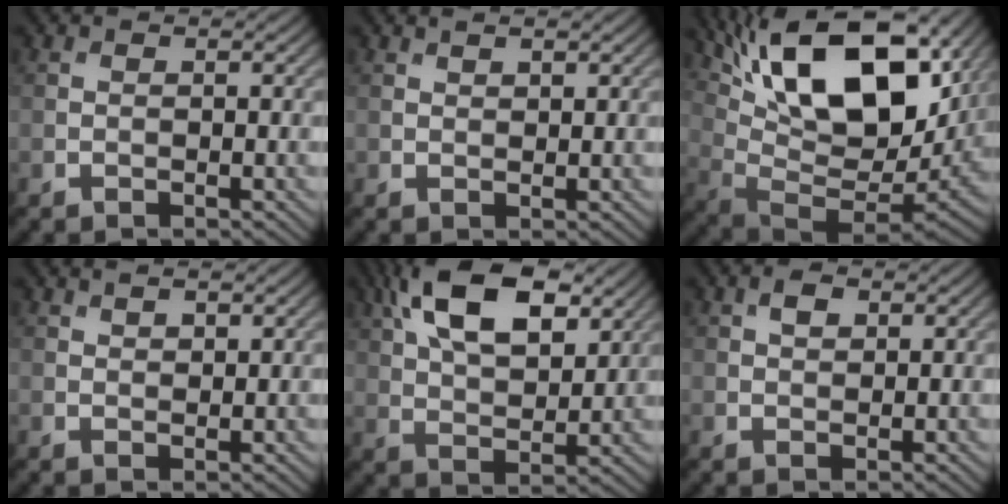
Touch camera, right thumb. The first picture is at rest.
{"total": 1.1, "force": [0.9, 0.3, 0.4], "torque": [-0.011, -0.001, 0.019]}
{"total": 20.6, "force": [9.1, 8.8, 16.2], "torque": [-0.281, 0.036, 0.146]}
{"total": 1.4, "force": [1.2, 0.4, 0.7], "torque": [-0.017, -0.001, 0.025]}
{"total": 13.9, "force": [6.9, 6.7, 10.0], "torque": [-0.190, 0.013, 0.112]}
{"total": 1.7, "force": [0.8, 1.0, 1.1], "torque": [-0.019, 0.004, 0.014]}